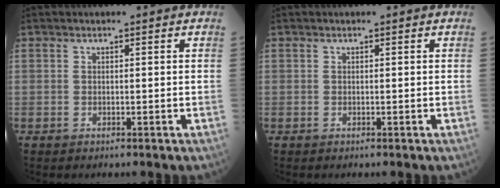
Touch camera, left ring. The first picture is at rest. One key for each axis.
{"total": 0.0}